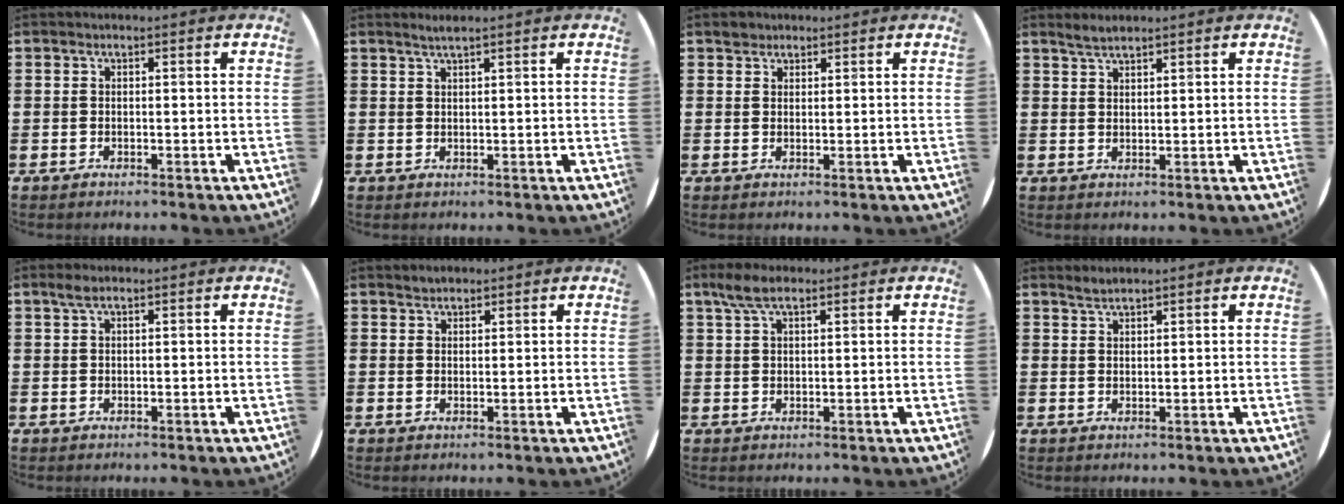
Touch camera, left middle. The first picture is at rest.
{"total": 1.3, "force": [1.1, -0.1, 0.7], "torque": [-0.011, 0.002, 0.019]}
{"total": 1.6, "force": [1.4, 0.8, -0.1], "torque": [0.008, 0.001, 0.026]}
{"total": 2.0, "force": [1.9, 0.3, 0.6], "torque": [-0.013, 0.004, 0.035]}
{"total": 1.2, "force": [0.8, 0.3, 0.8], "torque": [-0.016, 0.004, 0.014]}
{"total": 1.3, "force": [1.3, 0.4, -0.1], "torque": [0.000, 0.003, 0.025]}
{"total": 3.7, "force": [2.4, 1.4, 2.4], "torque": [-0.043, 0.003, 0.042]}
{"total": 1.5, "force": [1.5, 0.1, 0.2], "torque": [-0.005, 0.002, 0.028]}